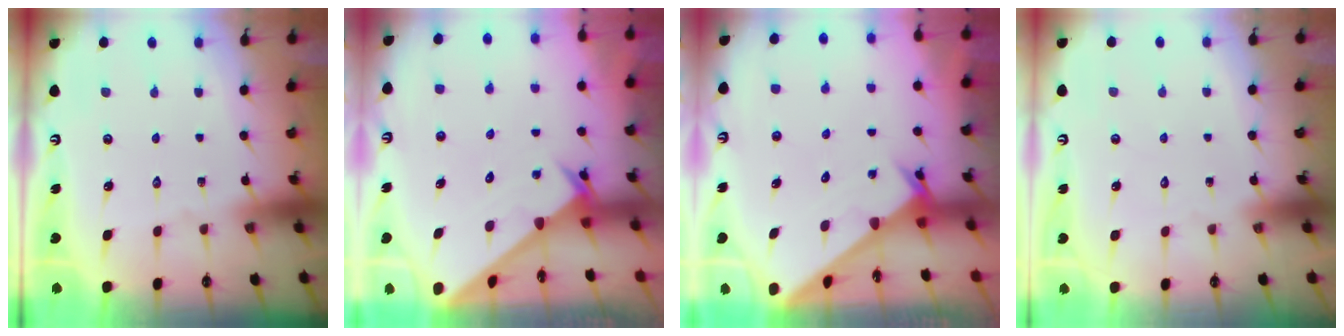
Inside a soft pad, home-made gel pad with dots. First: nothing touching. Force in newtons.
{"total": 2.3, "press": 2.3, "slide": 0.2}
{"total": 2.2, "press": 2.2, "slide": 0.1}
{"total": 1.6, "press": 1.6, "slide": 0.1}